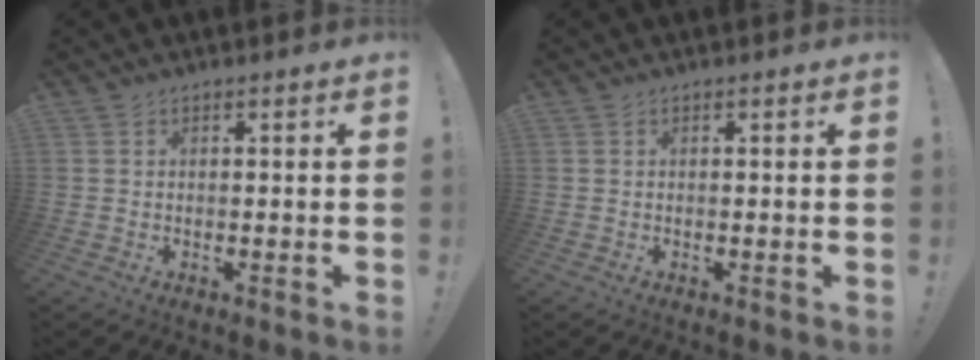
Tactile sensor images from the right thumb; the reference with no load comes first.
{"total": 0.0}